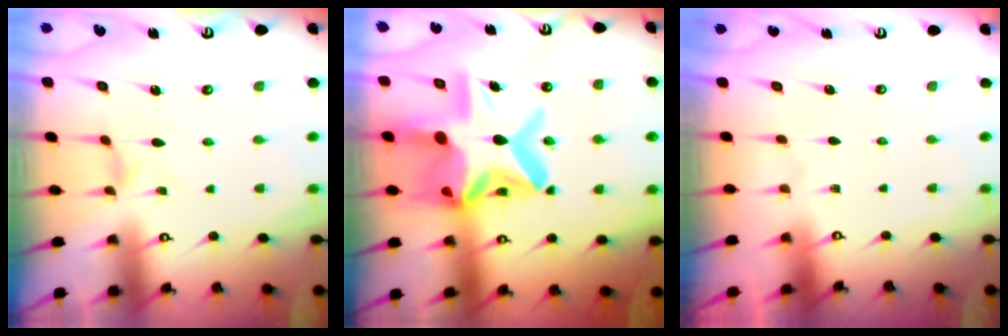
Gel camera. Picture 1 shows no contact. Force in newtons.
{"total": 19.8, "press": 19.7, "slide": 1.7}
{"total": 0.0}